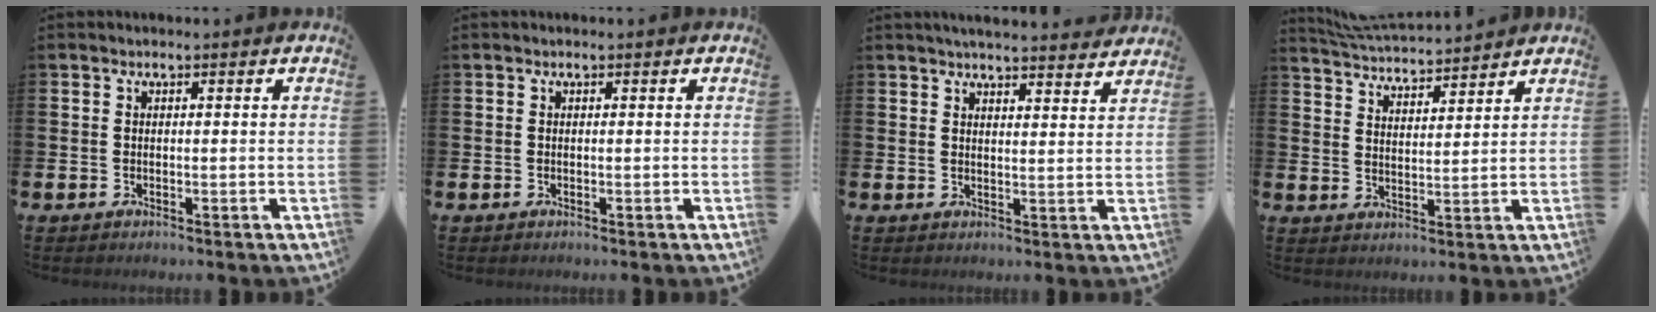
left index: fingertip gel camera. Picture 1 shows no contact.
{"total": 0.0}
{"total": 4.4, "force": [4.3, 0.2, 0.7], "torque": [-0.013, -0.023, 0.077]}
{"total": 4.7, "force": [4.7, 0.3, 0.4], "torque": [-0.029, -0.033, 0.083]}